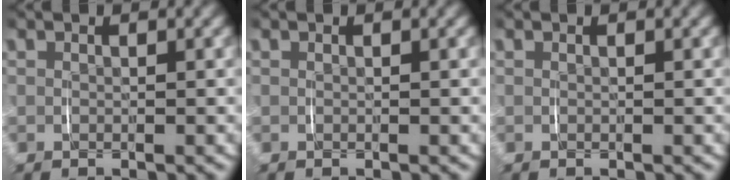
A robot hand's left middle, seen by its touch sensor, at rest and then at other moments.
{"total": 0.0}
{"total": 0.0}